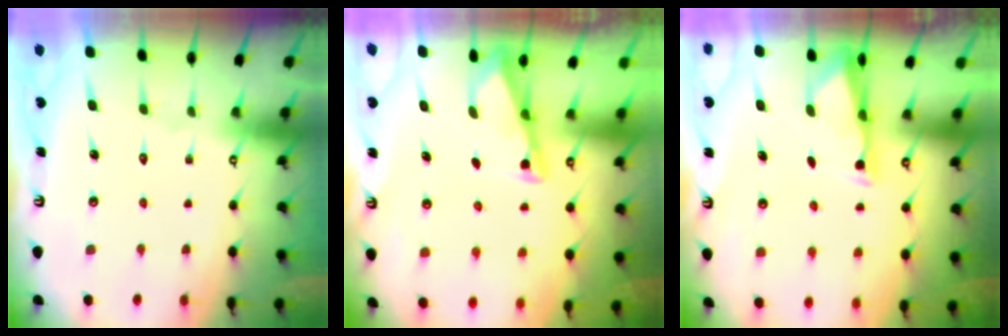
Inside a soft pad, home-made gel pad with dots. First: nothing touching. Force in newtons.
{"total": 2.7, "press": 2.7, "slide": 0.3}
{"total": 2.9, "press": 2.9, "slide": 0.6}